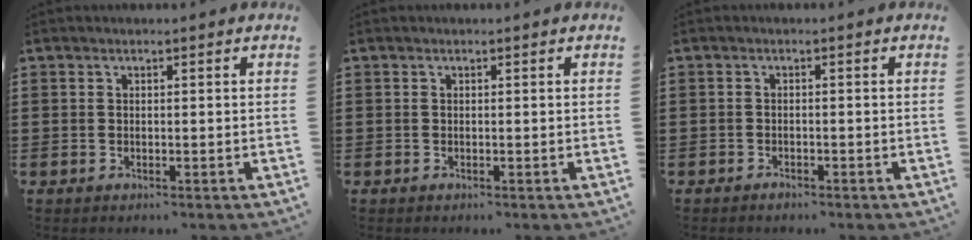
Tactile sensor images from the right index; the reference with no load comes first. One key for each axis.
{"total": 0.0}
{"total": 0.8, "fx": -0.8, "fy": 0.2, "fz": 0.1, "tx": -0.006, "ty": -0.002, "tz": -0.016}